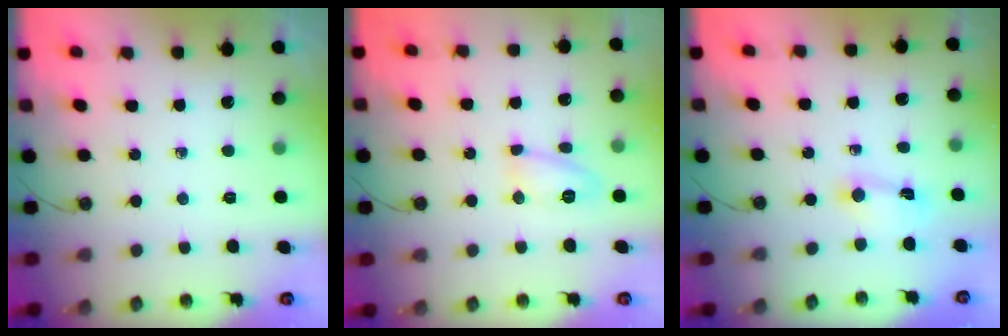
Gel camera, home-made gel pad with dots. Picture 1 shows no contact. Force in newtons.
{"total": 7.9, "press": 7.9, "slide": 0.5}
{"total": 2.0, "press": 2.0, "slide": 0.4}